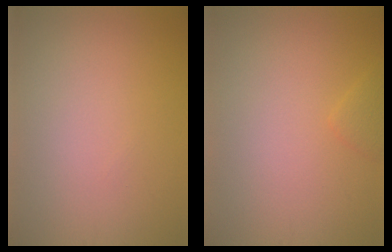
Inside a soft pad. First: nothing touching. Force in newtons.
{"total": 1.0, "press": 1.0, "slide": 0.1}